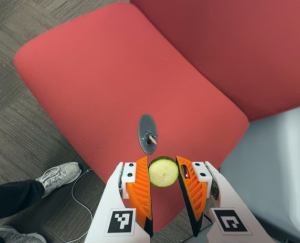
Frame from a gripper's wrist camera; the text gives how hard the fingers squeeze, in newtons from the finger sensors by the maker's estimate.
{"total": 7.5, "left": 8.2, "right": 6.8}